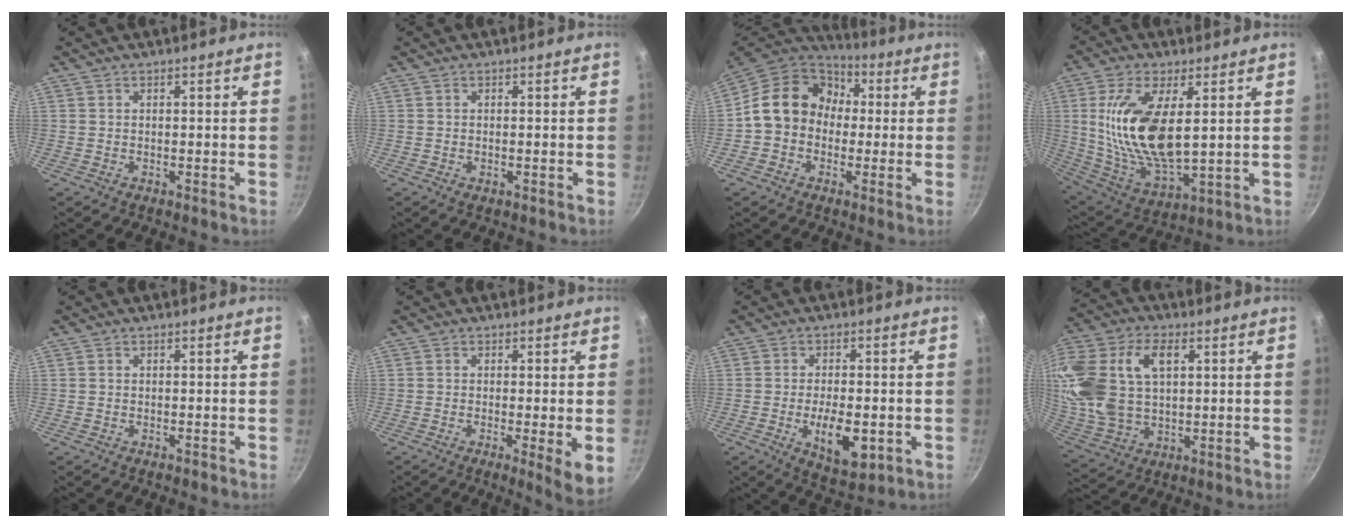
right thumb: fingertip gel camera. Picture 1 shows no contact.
{"total": 1.0, "force": [-0.3, 0.5, 0.8], "torque": [-0.012, 0.000, -0.005]}
{"total": 14.7, "force": [0.8, 12.4, 7.9], "torque": [-0.097, 0.040, -0.007]}
{"total": 18.0, "force": [3.4, 8.1, 15.7], "torque": [-0.305, -0.025, 0.074]}
{"total": 0.6, "force": [-0.4, 0.4, 0.3], "torque": [-0.005, 0.003, -0.006]}
{"total": 5.8, "force": [-0.9, 0.8, 5.7], "torque": [-0.084, -0.014, -0.012]}
{"total": 12.3, "force": [-3.3, 5.8, 10.4], "torque": [-0.156, 0.005, -0.044]}
{"total": 22.9, "force": [5.8, 14.8, 16.4], "torque": [-0.363, 0.008, 0.115]}